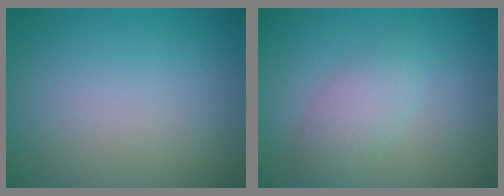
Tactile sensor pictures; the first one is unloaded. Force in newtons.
{"total": 2.7, "press": 2.7, "slide": 0.1}